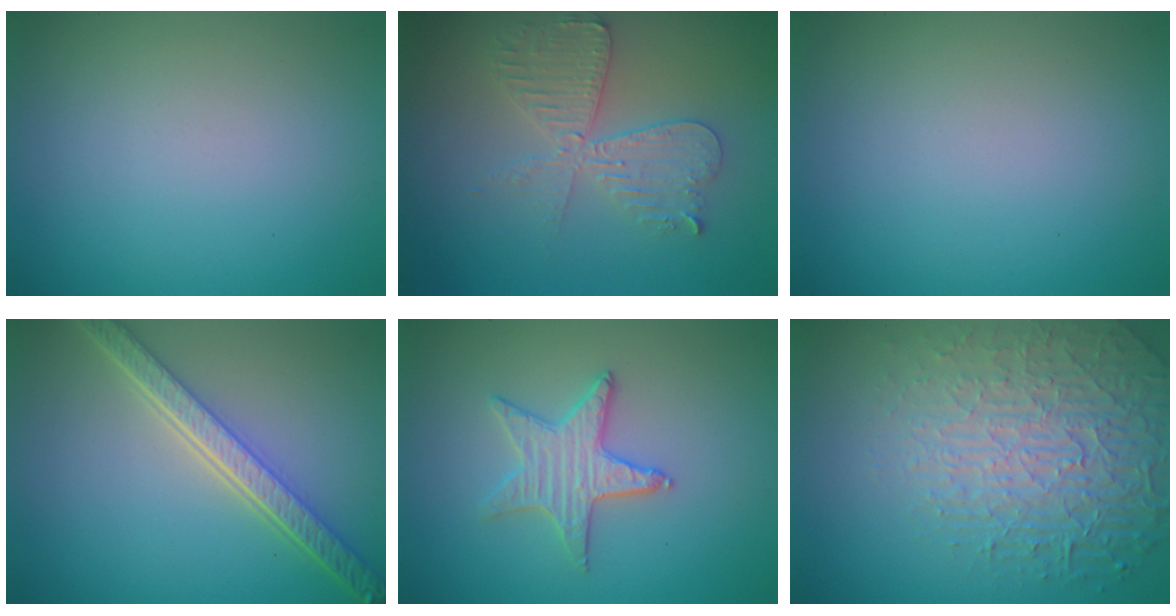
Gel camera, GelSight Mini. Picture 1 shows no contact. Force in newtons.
{"total": 3.9, "press": 3.9, "slide": 0.6}
{"total": 0.0}
{"total": 5.7, "press": 4.2, "slide": 3.9}
{"total": 2.4, "press": 2.4, "slide": 0.2}
{"total": 7.5, "press": 5.4, "slide": 5.2}